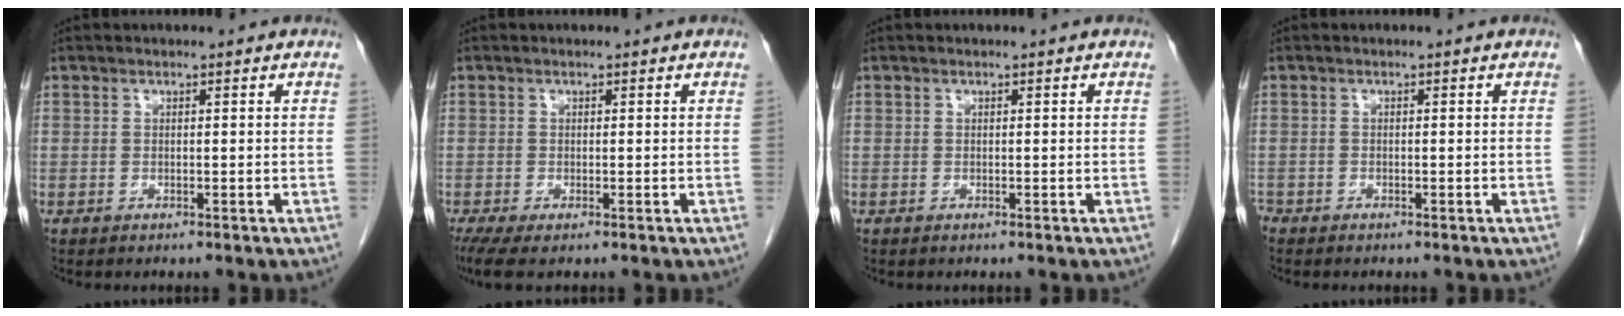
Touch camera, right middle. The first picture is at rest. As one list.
[{"total": 3.5, "force": [-2.1, 0.9, 2.6], "torque": [-0.052, -0.013, -0.037]}, {"total": 0.0}, {"total": 1.0, "force": [-0.9, 0.4, 0.1], "torque": [-0.005, -0.001, -0.016]}]